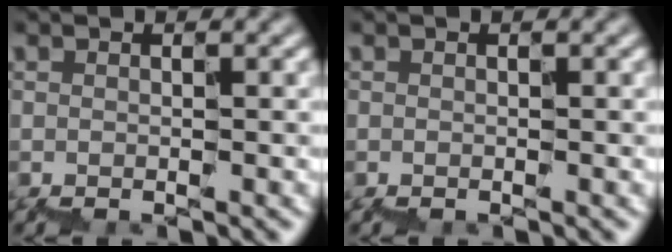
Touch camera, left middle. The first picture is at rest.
{"total": 0.0}